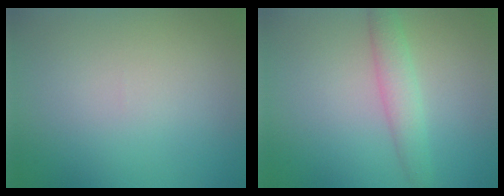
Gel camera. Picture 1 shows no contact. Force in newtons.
{"total": 2.7, "press": 2.7, "slide": 0.0}